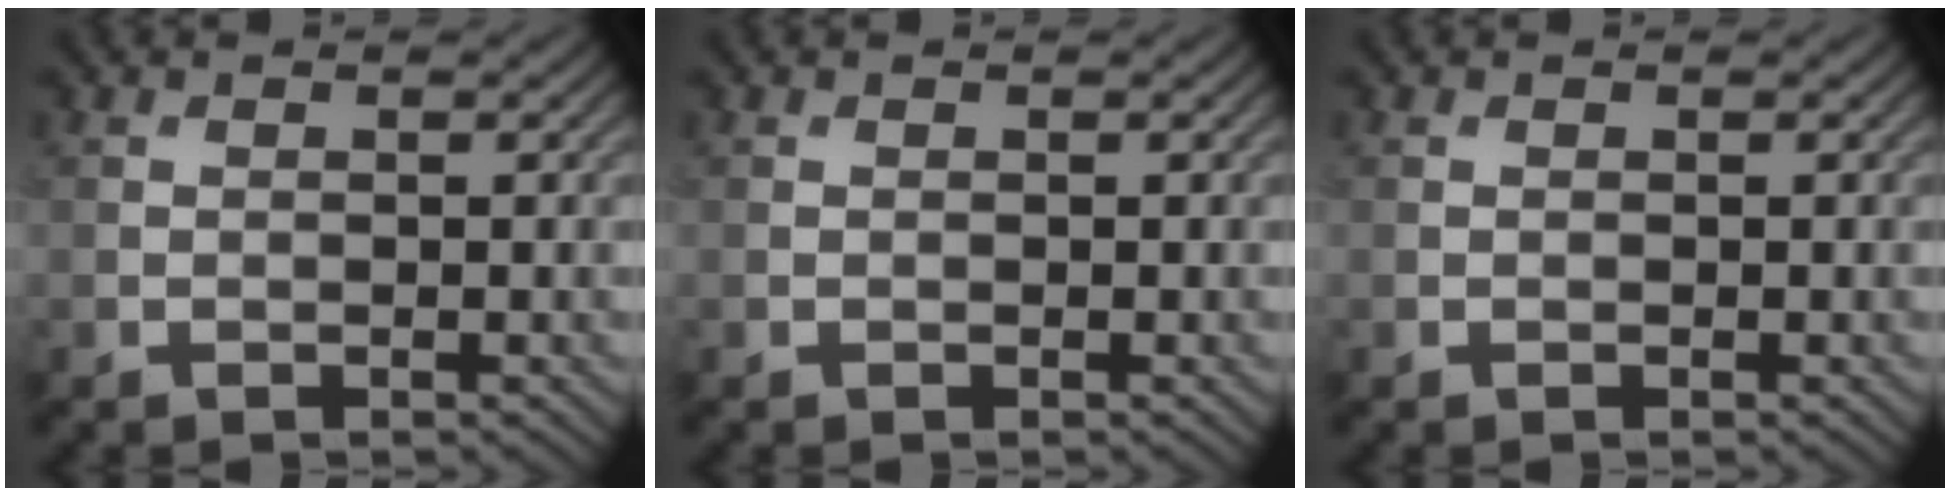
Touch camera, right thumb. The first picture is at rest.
{"total": 0.0}
{"total": 0.0}